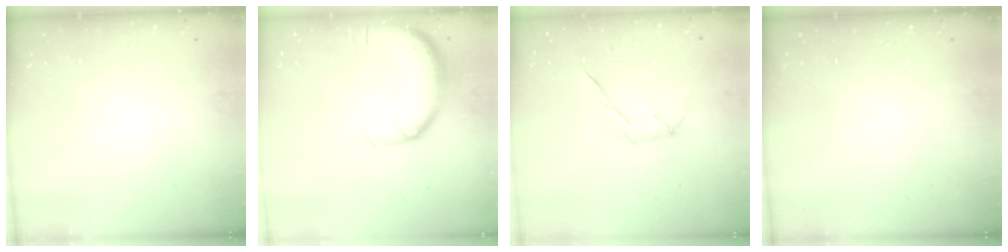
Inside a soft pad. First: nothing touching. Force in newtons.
{"total": 11.9, "press": 11.5, "slide": 3.2}
{"total": 6.7, "press": 6.7, "slide": 0.8}
{"total": 0.0}